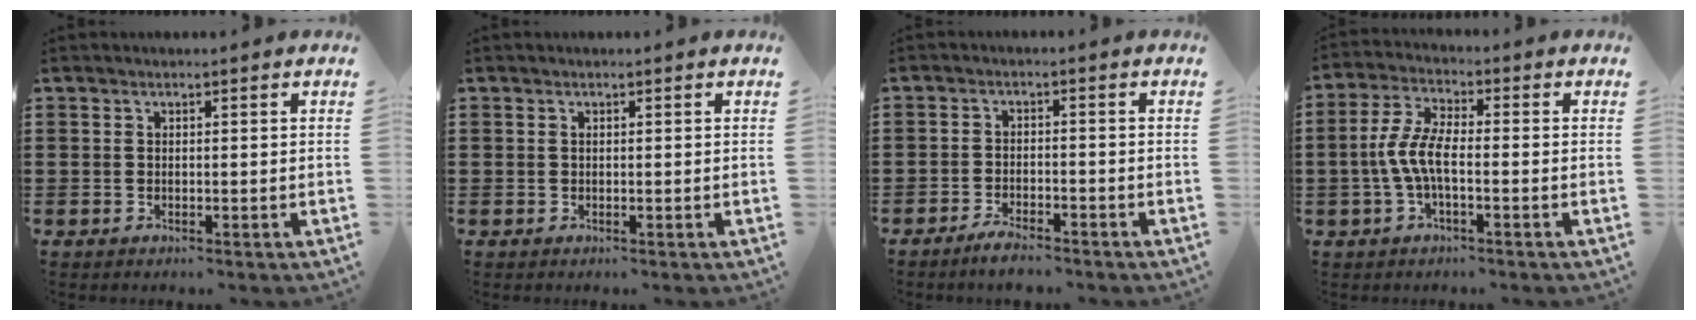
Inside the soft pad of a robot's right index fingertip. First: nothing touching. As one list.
[{"total": 0.0}, {"total": 2.7, "force": [-2.6, 0.1, 0.7], "torque": [-0.016, 0.002, -0.050]}, {"total": 6.2, "force": [-1.7, 2.1, 5.6], "torque": [-0.140, -0.010, -0.043]}]